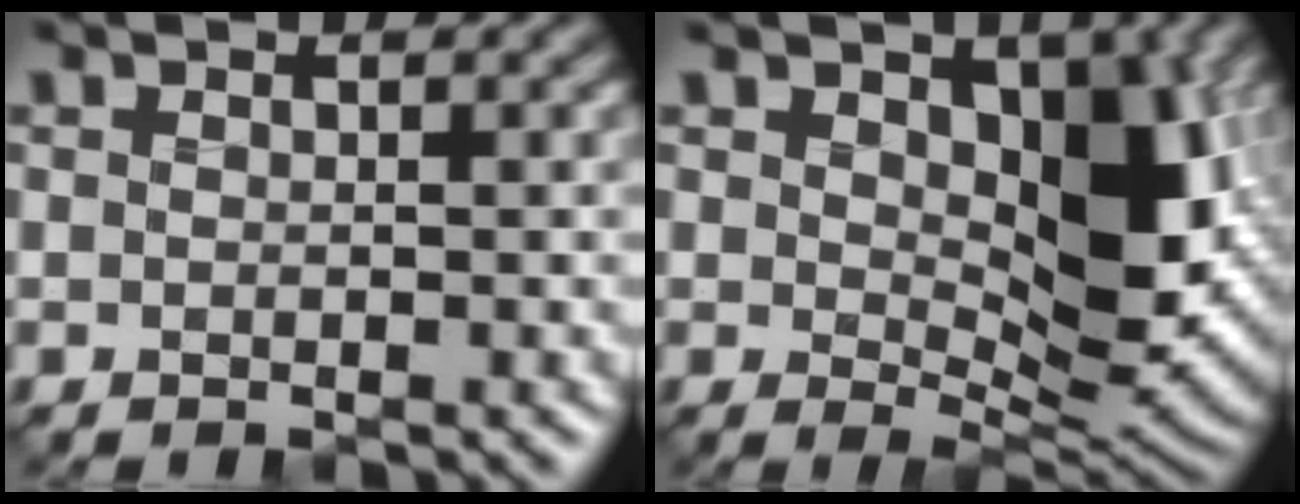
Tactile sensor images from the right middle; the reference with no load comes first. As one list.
[{"total": 9.7, "force": [1.9, 5.3, 7.9], "torque": [-0.124, -0.016, 0.029]}]